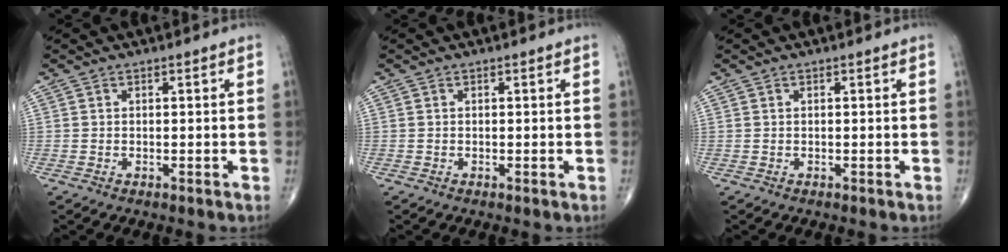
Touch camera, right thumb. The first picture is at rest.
{"total": 0.0}
{"total": 0.0}